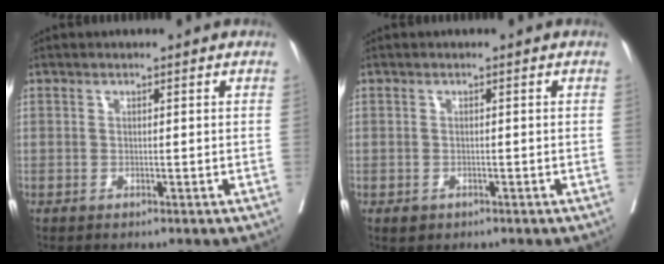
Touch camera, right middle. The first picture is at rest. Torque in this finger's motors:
{"motor_torque": [0.38, -0.11, 0.04, 0.01]}